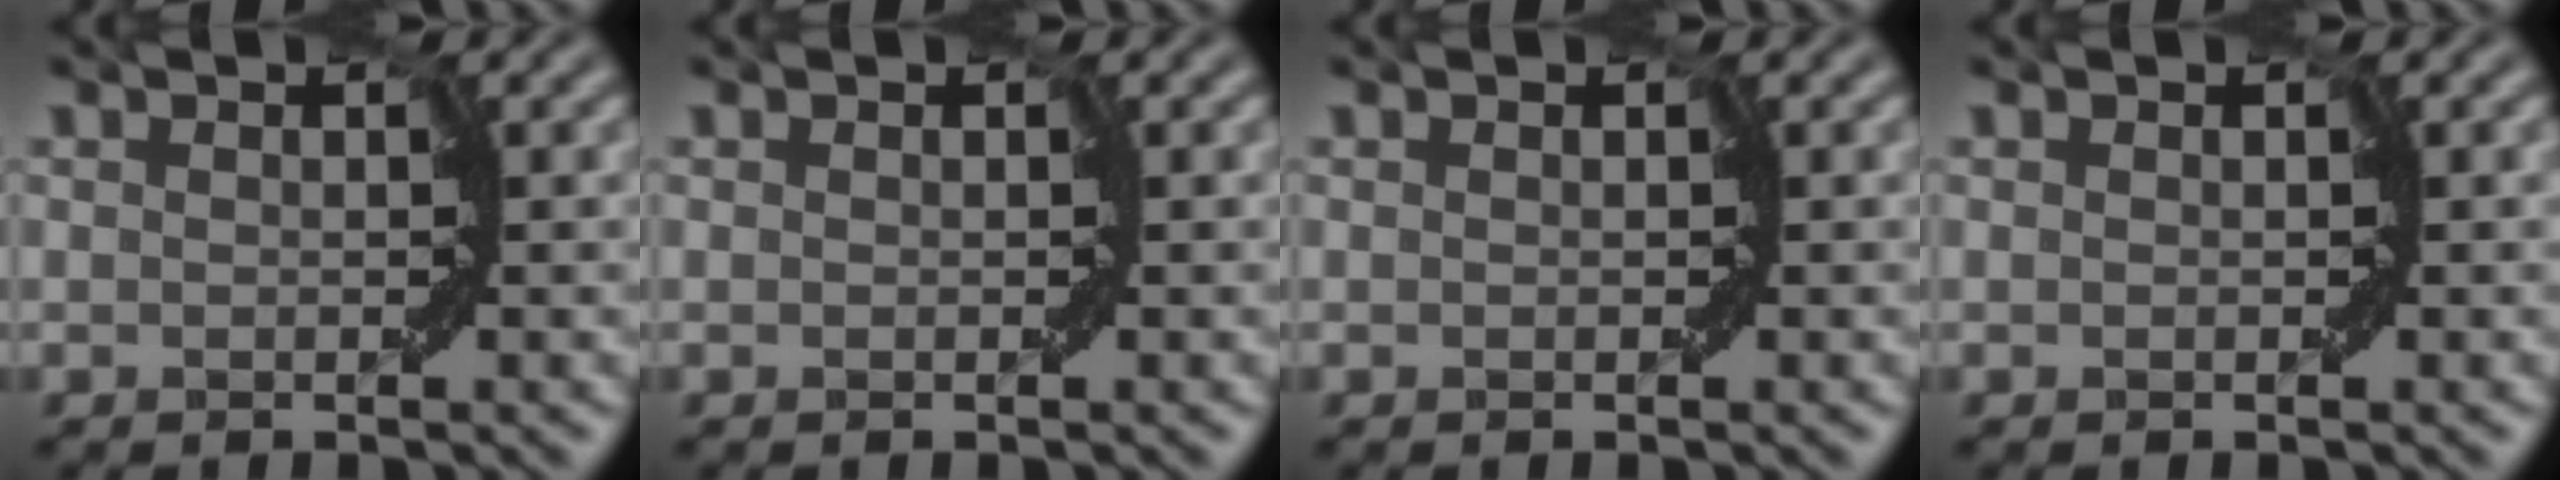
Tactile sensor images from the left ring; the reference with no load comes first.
{"total": 0.0}
{"total": 0.0}
{"total": 0.0}